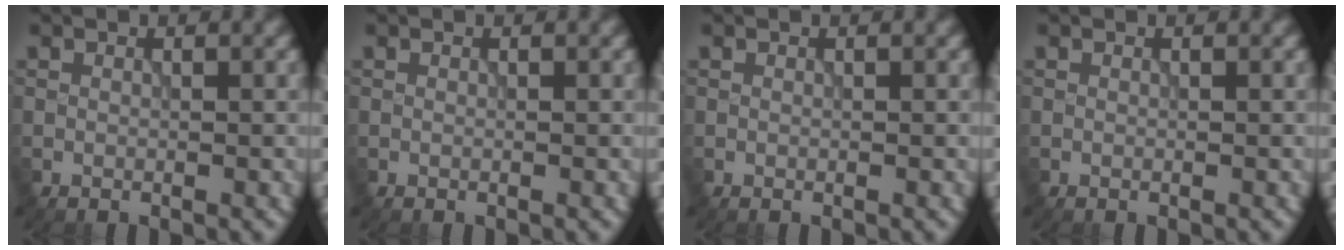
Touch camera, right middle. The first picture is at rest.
{"total": 0.0}
{"total": 0.0}
{"total": 0.0}